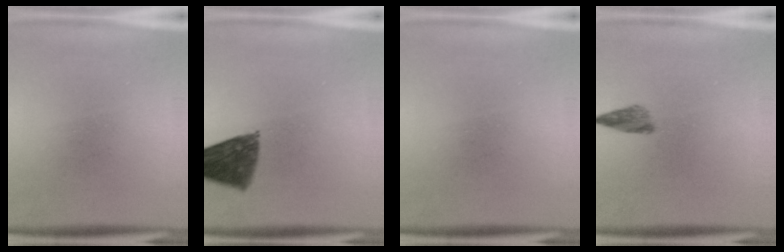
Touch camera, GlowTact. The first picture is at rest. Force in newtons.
{"total": 9.4}
{"total": 0.0}
{"total": 2.1}